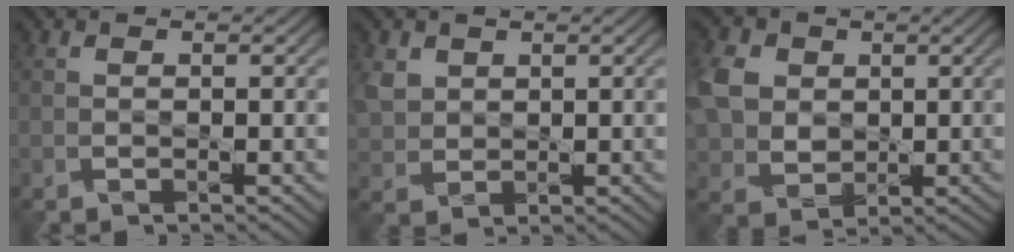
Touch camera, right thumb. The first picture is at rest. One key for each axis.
{"total": 2.9, "fx": 1.9, "fy": 2.1, "fz": 0.5, "tx": -0.030, "ty": 0.005, "tz": 0.039}
{"total": 7.7, "fx": 1.9, "fy": 6.2, "fz": 4.1, "tx": -0.127, "ty": 0.012, "tz": 0.036}